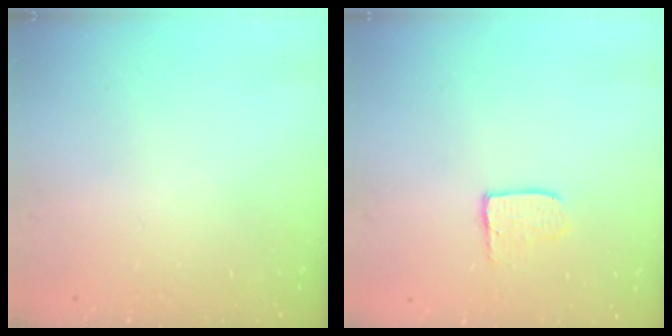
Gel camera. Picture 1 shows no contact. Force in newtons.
{"total": 3.4, "press": 3.4, "slide": 0.3}